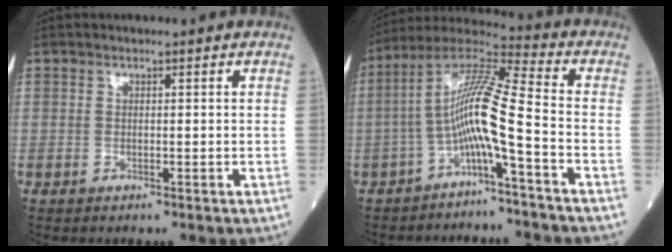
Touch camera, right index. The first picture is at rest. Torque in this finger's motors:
{"motor_torque": [1.22, -0.85, 0.60, 0.21]}